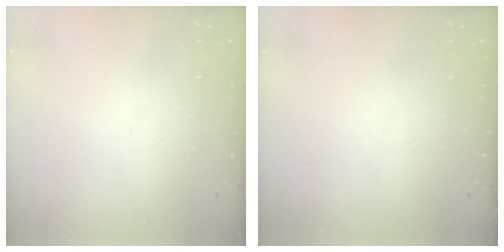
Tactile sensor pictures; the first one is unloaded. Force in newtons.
{"total": 0.0}